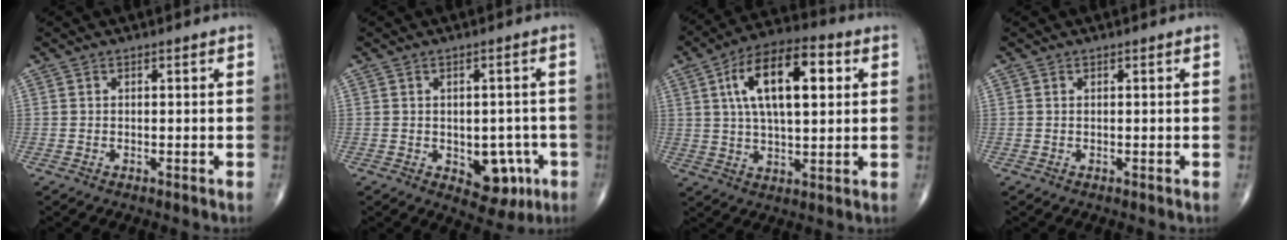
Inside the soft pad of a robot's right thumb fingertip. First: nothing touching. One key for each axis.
{"total": 7.7, "fx": -2.4, "fy": 4.9, "fz": 5.5, "tx": -0.032, "ty": 0.009, "tz": -0.020}
{"total": 16.8, "fx": 4.6, "fy": 7.4, "fz": 14.3, "tx": -0.229, "ty": 0.008, "tz": 0.073}
{"total": 0.0}